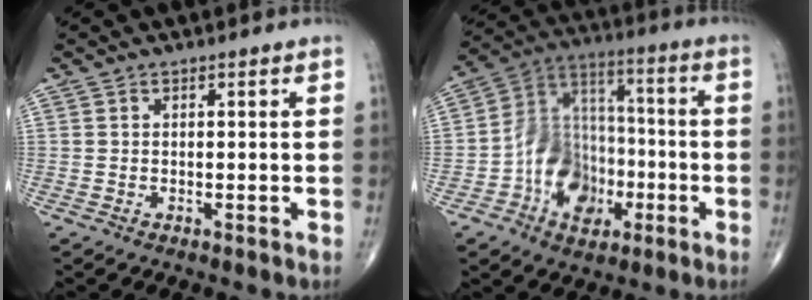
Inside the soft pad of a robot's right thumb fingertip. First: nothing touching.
{"total": 14.8, "force": [-4.6, 11.4, 8.2], "torque": [-0.093, 0.047, -0.081]}